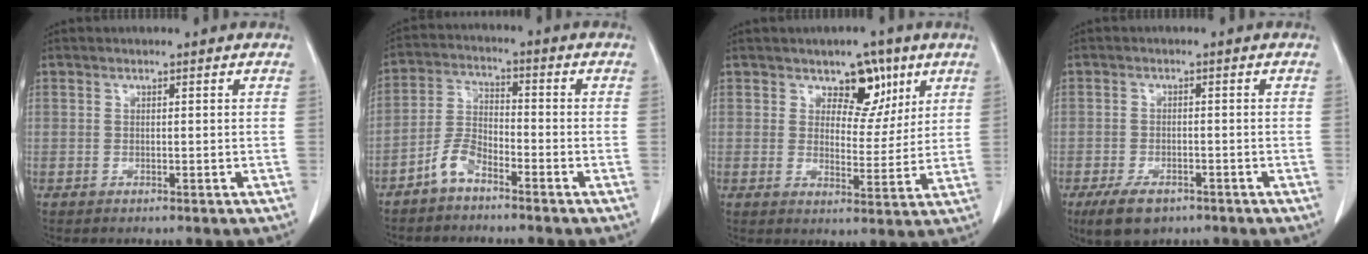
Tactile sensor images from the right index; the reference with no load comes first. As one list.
[{"total": 5.0, "force": [-3.7, 1.9, 2.8], "torque": [-0.064, 0.008, -0.076]}, {"total": 6.6, "force": [3.8, 4.1, 3.6], "torque": [-0.037, 0.002, 0.057]}, {"total": 5.5, "force": [-3.7, 2.8, 3.0], "torque": [-0.060, -0.005, -0.056]}]